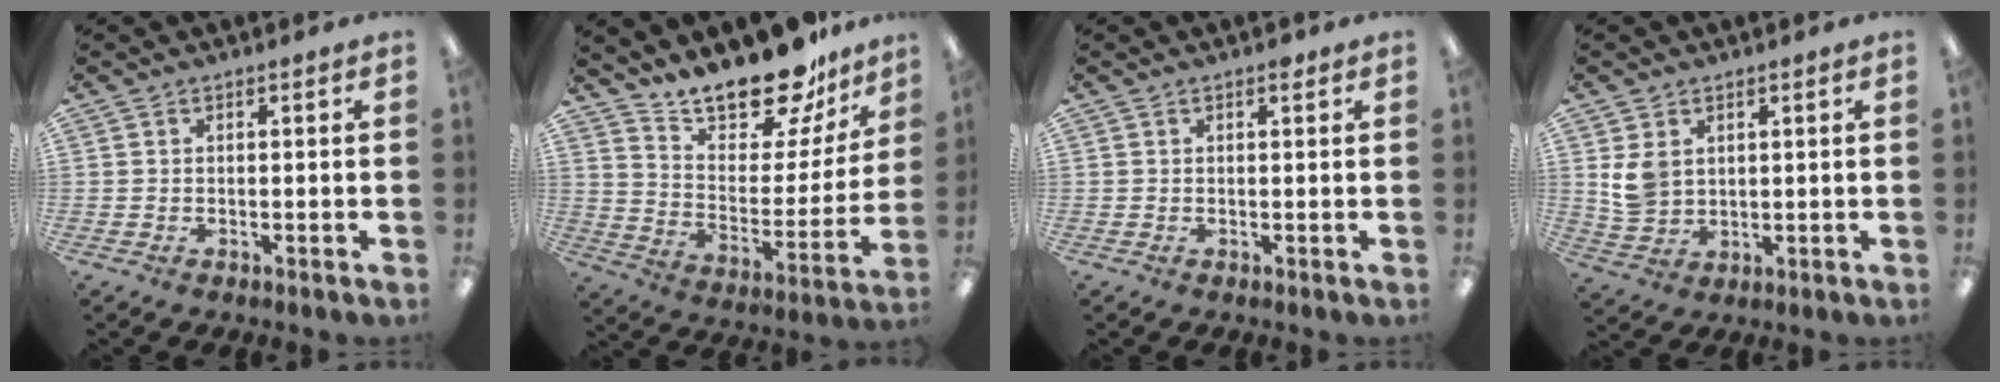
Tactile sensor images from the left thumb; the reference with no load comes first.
{"total": 19.3, "force": [16.9, 6.0, 7.2], "torque": [-0.118, -0.131, 0.293]}
{"total": 1.3, "force": [0.8, 0.6, 0.8], "torque": [-0.002, -0.004, 0.011]}
{"total": 6.2, "force": [2.3, 5.0, 3.0], "torque": [-0.063, 0.004, 0.046]}